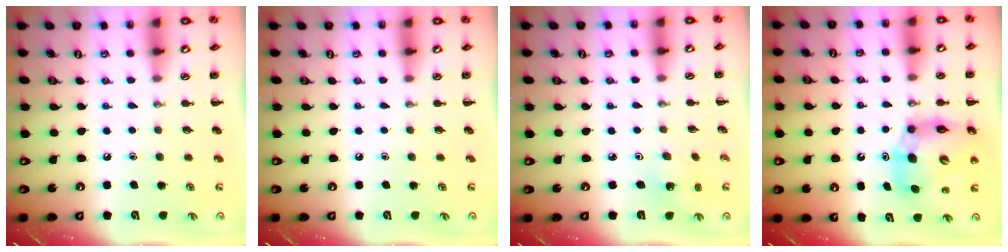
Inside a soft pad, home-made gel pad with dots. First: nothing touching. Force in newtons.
{"total": 0.0}
{"total": 1.5, "press": 1.4, "slide": 0.5}
{"total": 12.2, "press": 11.6, "slide": 3.6}